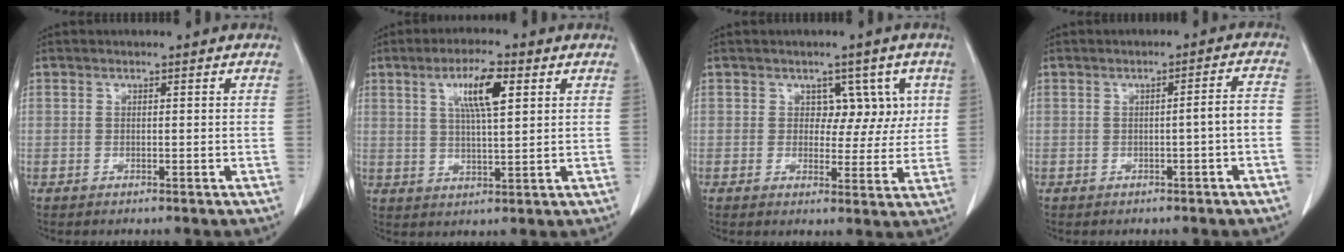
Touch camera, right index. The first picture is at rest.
{"total": 7.4, "force": [3.0, 1.2, 6.7], "torque": [-0.122, 0.004, 0.053]}
{"total": 5.2, "force": [1.7, 3.8, 3.2], "torque": [-0.020, 0.010, 0.024]}
{"total": 3.0, "force": [-1.0, -0.1, 2.8], "torque": [-0.037, 0.008, -0.014]}